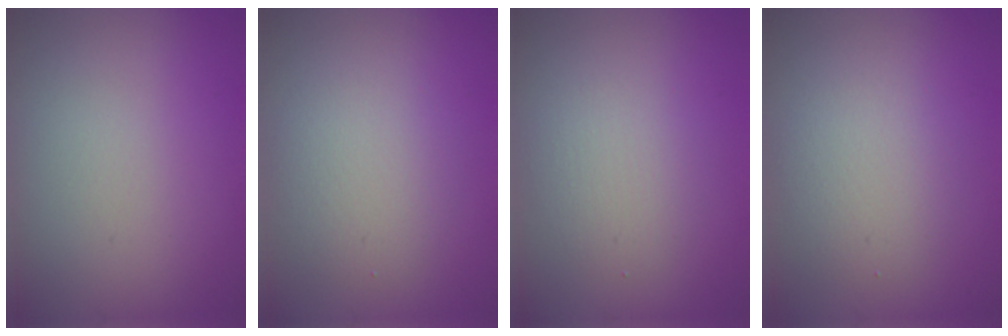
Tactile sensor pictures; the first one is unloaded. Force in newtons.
{"total": 3.2, "press": 3.2, "slide": 0.3}
{"total": 2.4, "press": 2.4, "slide": 0.1}
{"total": 3.1, "press": 3.1, "slide": 0.2}